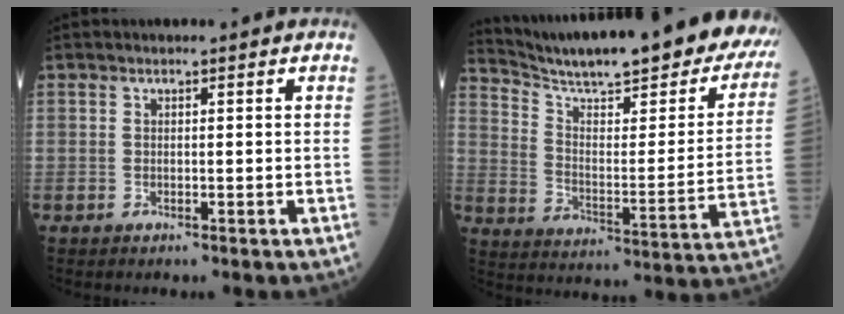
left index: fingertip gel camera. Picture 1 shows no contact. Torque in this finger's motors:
{"motor_torque": [0.03, -1.02, 0.28, 0.13]}